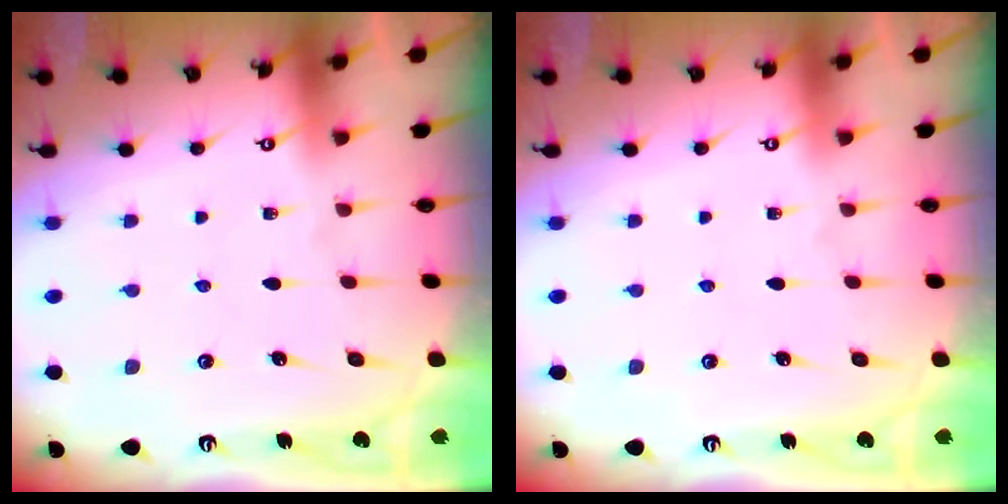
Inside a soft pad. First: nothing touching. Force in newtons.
{"total": 0.0}